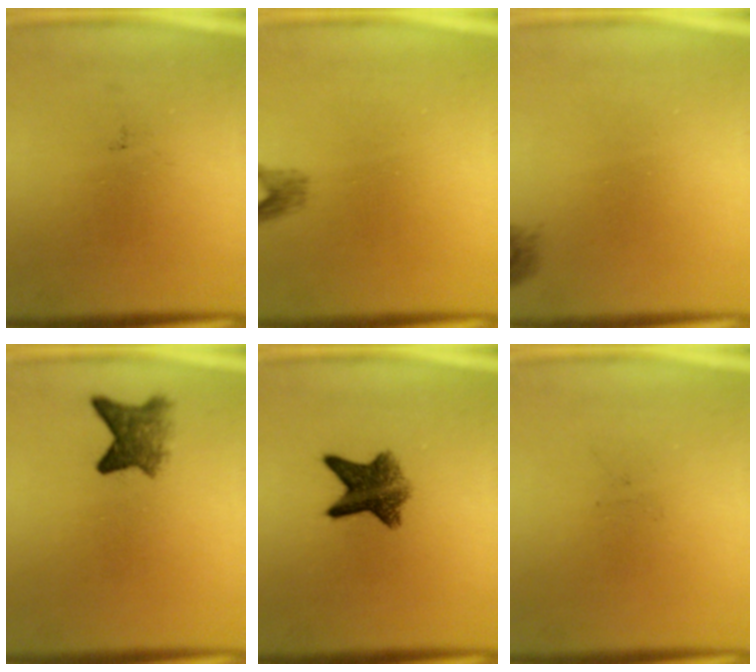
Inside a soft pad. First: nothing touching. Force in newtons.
{"total": 1.5}
{"total": 0.9}
{"total": 4.5}
{"total": 7.4}
{"total": 0.0}